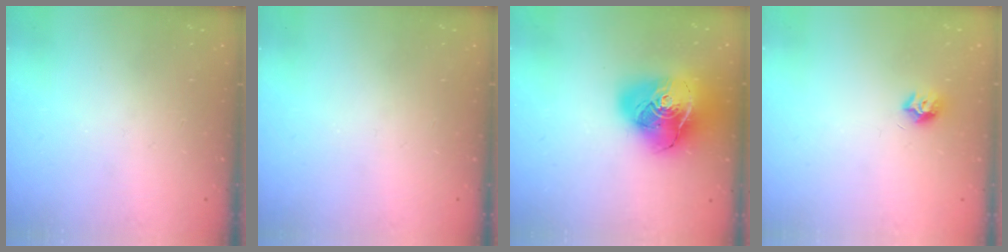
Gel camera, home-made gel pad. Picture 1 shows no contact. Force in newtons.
{"total": 0.0}
{"total": 22.2, "press": 22.0, "slide": 2.8}
{"total": 7.6, "press": 7.6, "slide": 0.7}